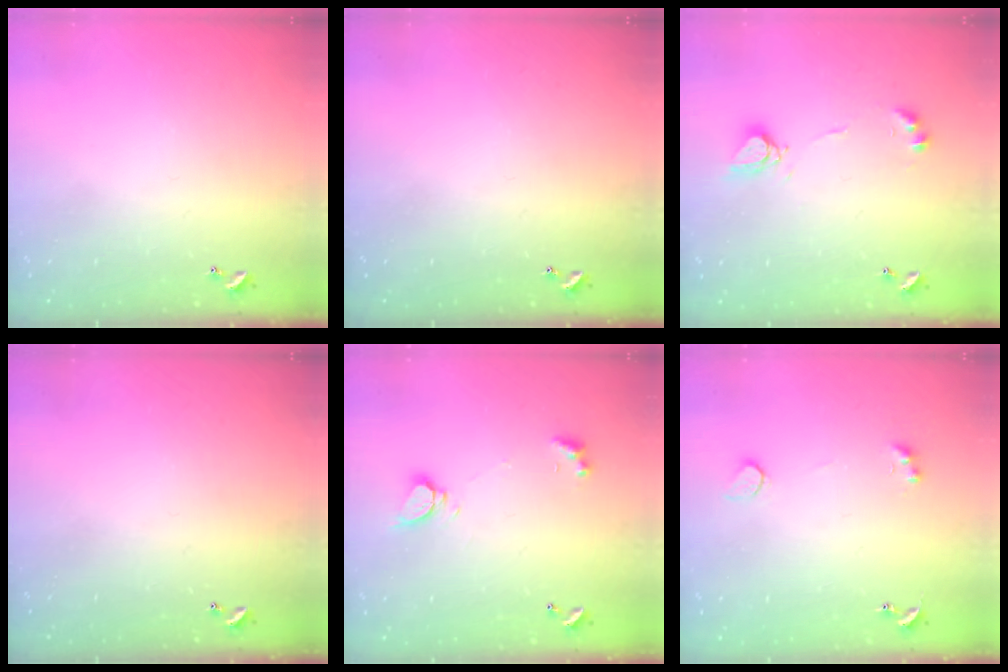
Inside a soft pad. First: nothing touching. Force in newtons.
{"total": 0.0}
{"total": 6.7, "press": 6.7, "slide": 0.5}
{"total": 0.0}
{"total": 3.3, "press": 3.3, "slide": 0.4}
{"total": 2.1, "press": 1.9, "slide": 1.0}